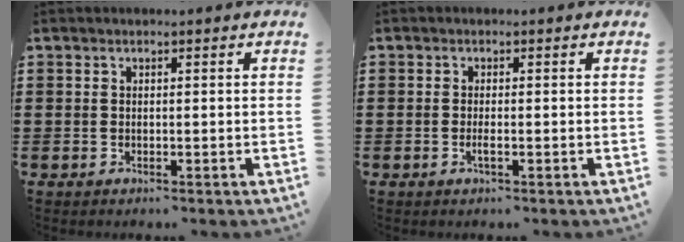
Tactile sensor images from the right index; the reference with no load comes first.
{"total": 1.2, "force": [-0.5, 0.0, 1.0], "torque": [-0.025, -0.006, -0.011]}